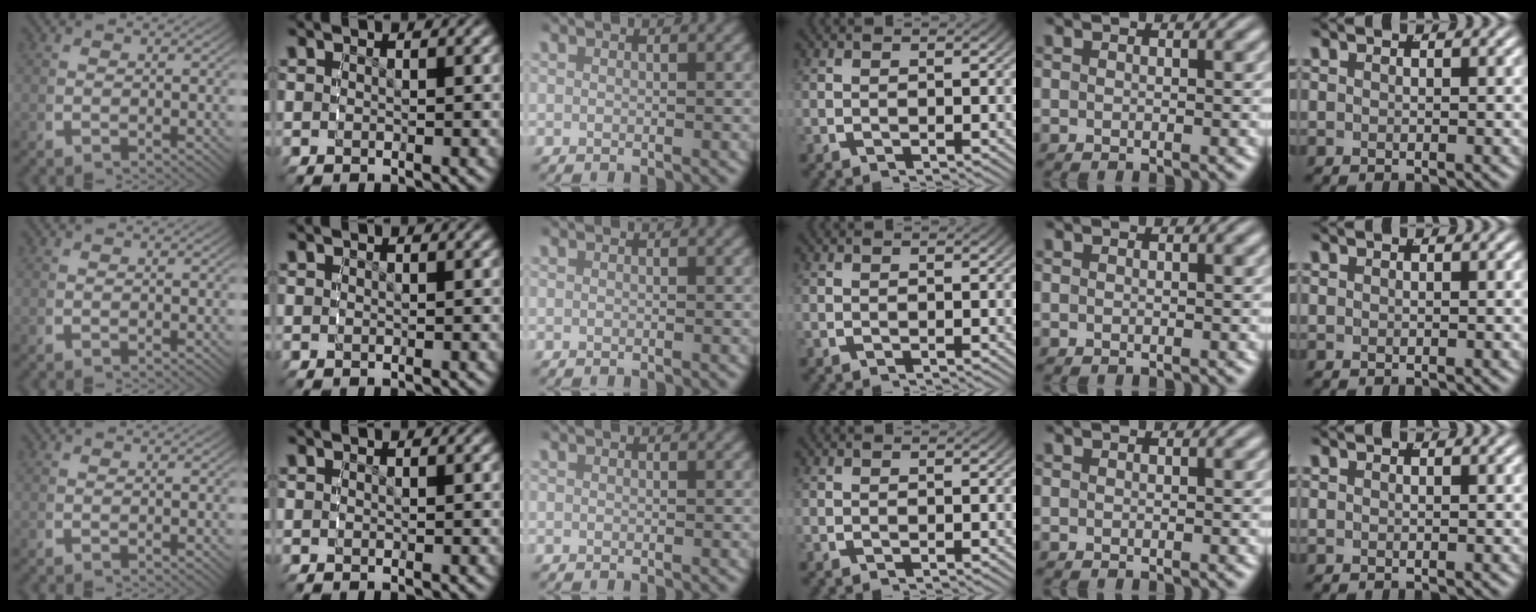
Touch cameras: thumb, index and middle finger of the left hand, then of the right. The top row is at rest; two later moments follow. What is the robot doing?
{"motion": "reach", "object": "stress ball aka squeeze ball"}